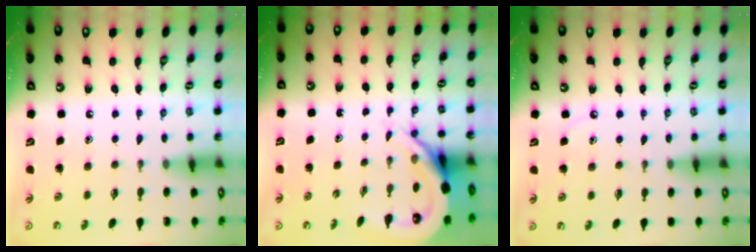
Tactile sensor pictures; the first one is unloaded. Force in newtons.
{"total": 6.4, "press": 6.3, "slide": 0.8}
{"total": 2.5, "press": 2.5, "slide": 0.4}